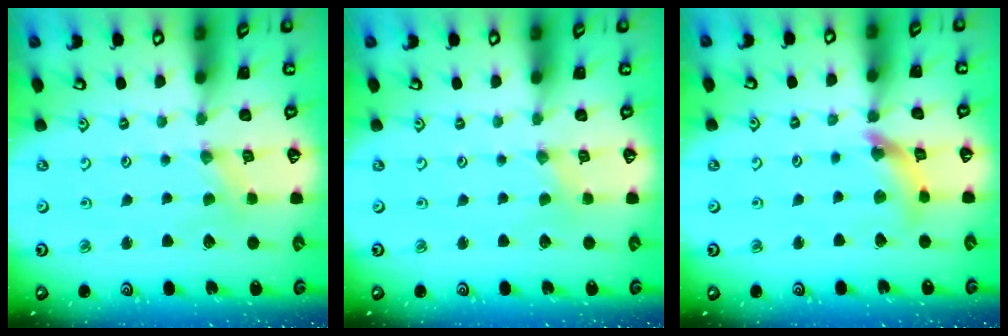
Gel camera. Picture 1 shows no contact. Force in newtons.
{"total": 0.0}
{"total": 10.5, "press": 10.5, "slide": 1.1}